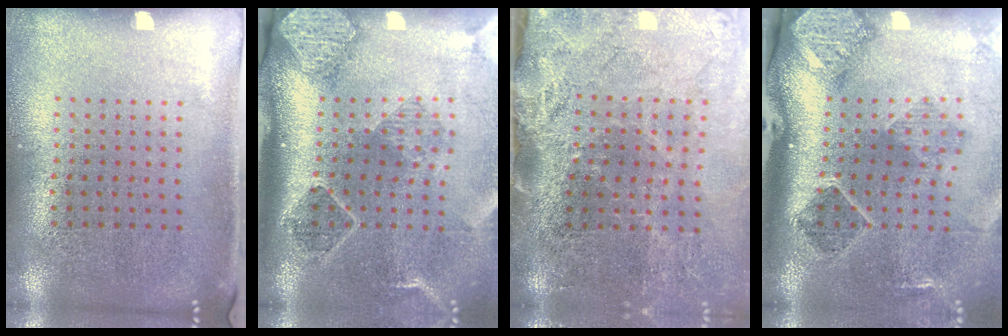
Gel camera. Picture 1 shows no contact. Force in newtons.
{"total": 2.8, "press": 2.0, "slide": 1.9}
{"total": 4.1, "press": 3.3, "slide": 2.4}
{"total": 2.9, "press": 1.8, "slide": 2.3}